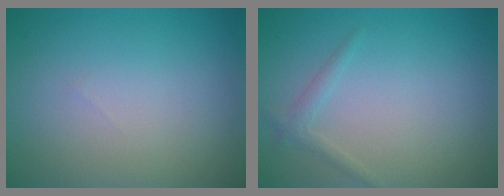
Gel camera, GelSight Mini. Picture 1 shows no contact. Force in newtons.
{"total": 1.1, "press": 1.1, "slide": 0.1}